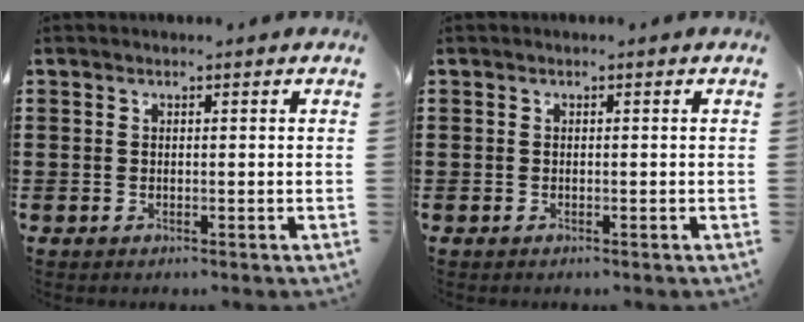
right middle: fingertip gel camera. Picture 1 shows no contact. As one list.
[{"total": 0.0}]